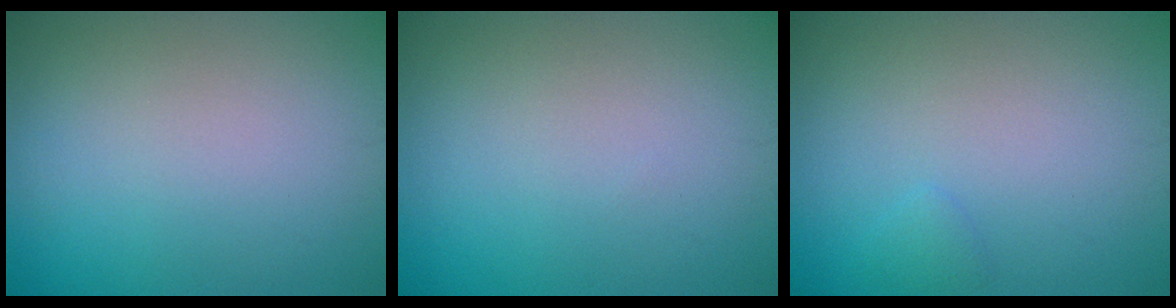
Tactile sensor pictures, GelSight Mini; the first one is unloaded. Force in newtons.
{"total": 0.0}
{"total": 0.7, "press": 0.7, "slide": 0.0}